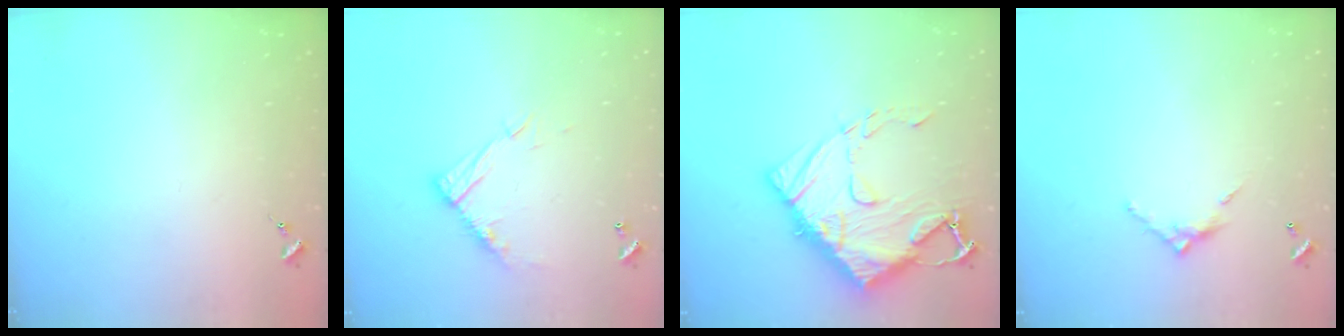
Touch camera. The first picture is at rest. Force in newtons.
{"total": 11.4, "press": 11.4, "slide": 0.7}
{"total": 18.3, "press": 18.2, "slide": 2.1}
{"total": 6.7, "press": 6.7, "slide": 0.4}